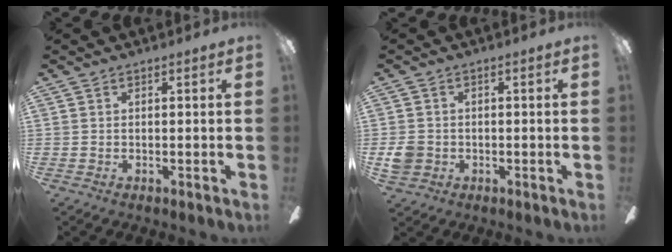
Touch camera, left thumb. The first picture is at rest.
{"total": 4.1, "force": [-0.4, 3.7, 1.6], "torque": [-0.028, 0.004, -0.007]}